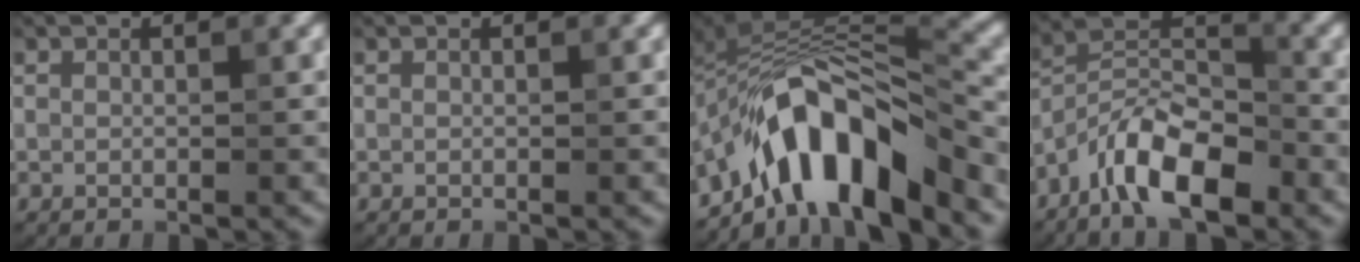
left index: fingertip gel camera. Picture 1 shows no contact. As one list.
[{"total": 0.0}, {"total": 10.4, "force": [-6.3, 3.9, 7.3], "torque": [-0.100, 0.015, -0.115]}, {"total": 6.9, "force": [-4.7, 2.5, 4.4], "torque": [-0.072, 0.011, -0.097]}]